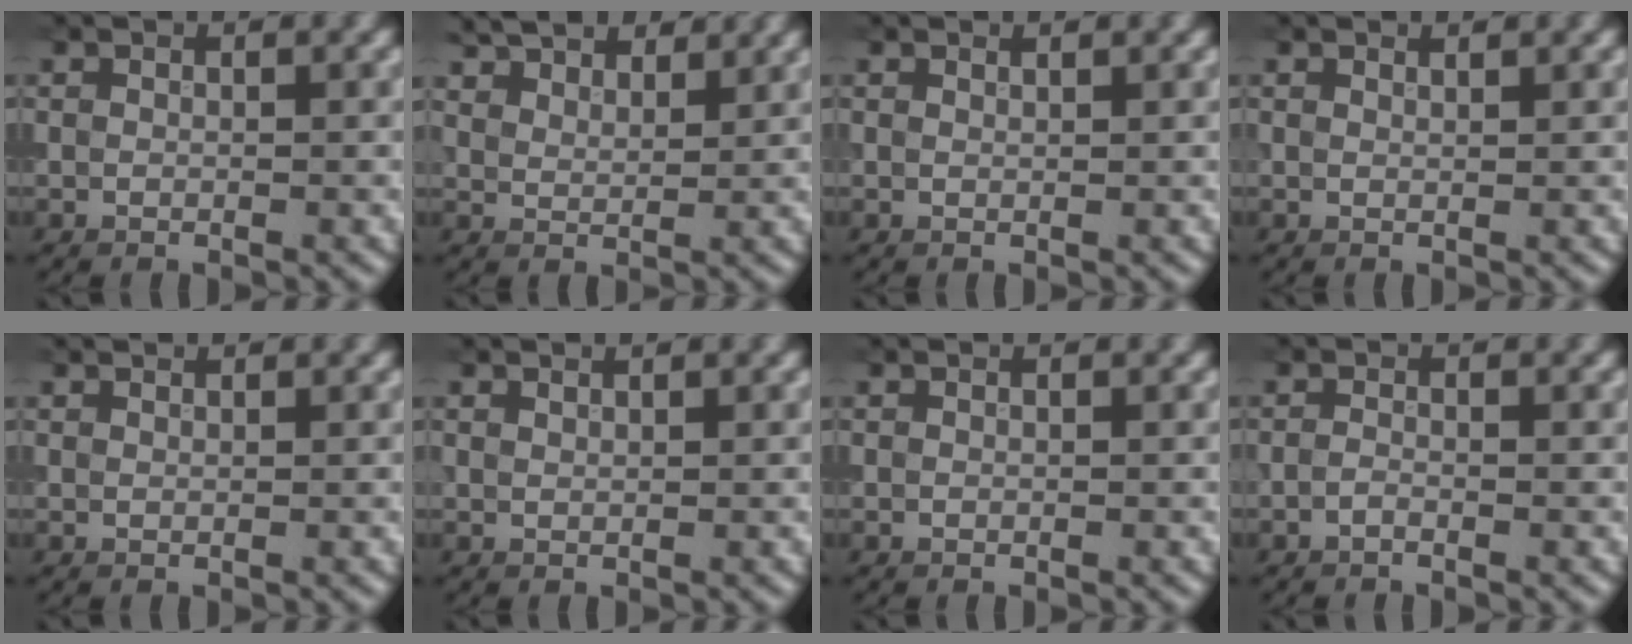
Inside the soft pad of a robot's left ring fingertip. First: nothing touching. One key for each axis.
{"total": 5.5, "fx": 4.8, "fy": 1.8, "fz": 1.9, "tx": -0.045, "ty": 0.001, "tz": 0.083}
{"total": 0.7, "fx": 0.6, "fy": 0.1, "fz": 0.2, "tx": -0.002, "ty": -0.002, "tz": 0.008}
{"total": 0.8, "fx": 0.8, "fy": 0.1, "fz": 0.2, "tx": -0.003, "ty": -0.001, "tz": 0.011}
{"total": 0.9, "fx": 0.9, "fy": 0.1, "fz": 0.1, "tx": -0.004, "ty": -0.003, "tz": 0.010}
{"total": 0.6, "fx": 0.6, "fy": 0.1, "fz": 0.1, "tx": 0.002, "ty": 0.000, "tz": 0.012}
{"total": 0.0}
{"total": 0.6, "fx": -0.4, "fy": 0.1, "fz": 0.4, "tx": -0.007, "ty": -0.001, "tz": -0.010}